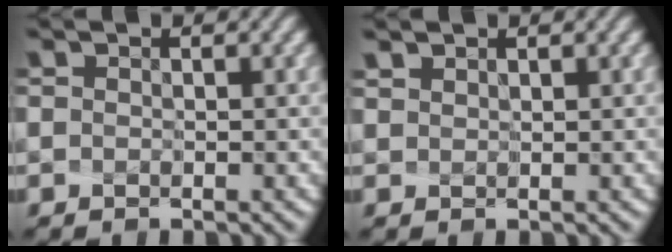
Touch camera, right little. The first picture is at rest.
{"total": 0.8, "force": [0.8, 0.3, 0.1], "torque": [-0.008, 0.012, 0.015]}